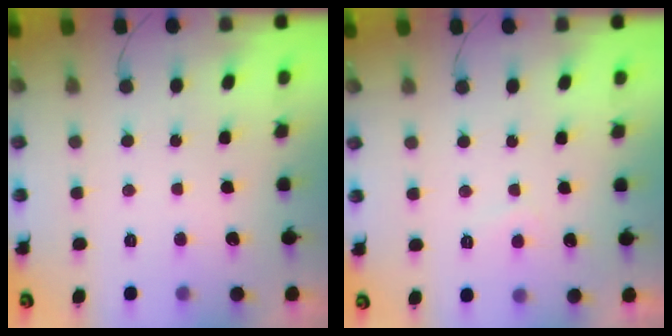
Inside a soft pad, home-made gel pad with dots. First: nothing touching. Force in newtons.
{"total": 0.8, "press": 0.7, "slide": 0.4}